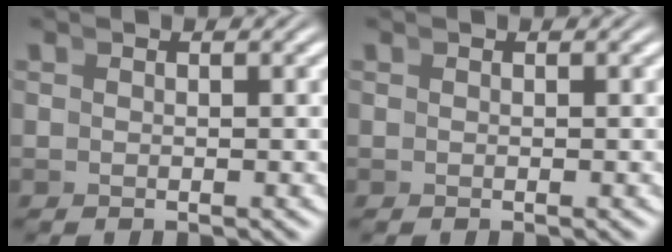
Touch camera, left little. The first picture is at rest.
{"total": 0.0}